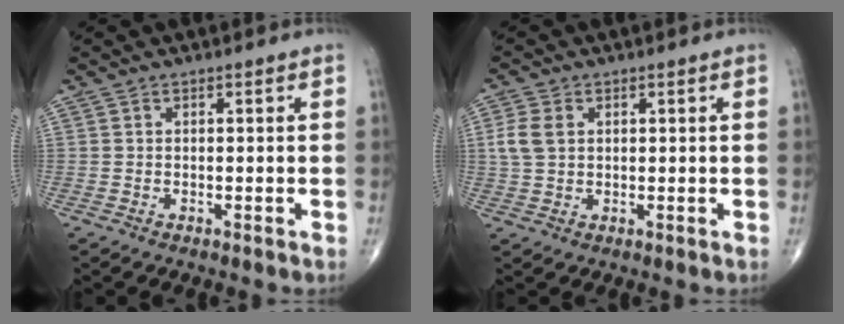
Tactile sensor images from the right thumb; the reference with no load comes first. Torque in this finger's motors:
{"motor_torque": [-0.30, 0.37, 0.20, -0.14, 0.13]}